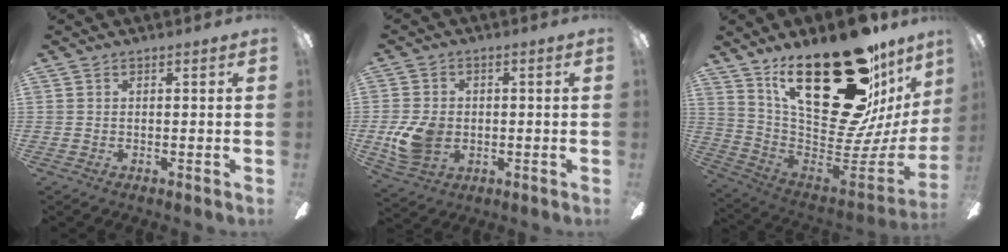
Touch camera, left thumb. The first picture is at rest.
{"total": 9.0, "force": [-1.4, 6.9, 5.5], "torque": [-0.119, 0.007, -0.027]}
{"total": 35.8, "force": [18.7, 15.3, 26.4], "torque": [-0.366, -0.141, 0.358]}